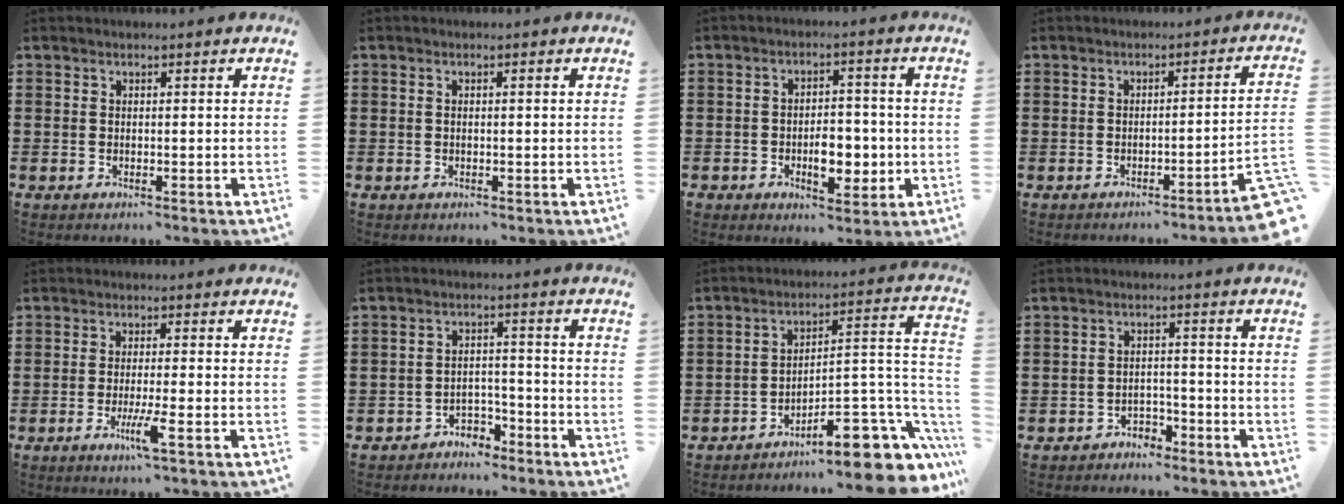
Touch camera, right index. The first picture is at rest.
{"total": 0.6, "force": [0.1, 0.1, 0.6], "torque": [-0.011, 0.000, 0.001]}
{"total": 6.3, "force": [-1.8, 3.8, 4.7], "torque": [-0.066, 0.005, -0.034]}
{"total": 3.5, "force": [-2.5, -0.2, 2.4], "torque": [-0.041, -0.011, -0.047]}
{"total": 4.6, "force": [-2.1, 0.0, 4.1], "torque": [-0.087, -0.022, -0.040]}
{"total": 3.1, "force": [-2.9, 1.2, 0.2], "torque": [-0.010, 0.007, -0.059]}
{"total": 10.7, "force": [-7.6, 3.8, 6.5], "torque": [-0.074, 0.017, -0.139]}
{"total": 2.5, "force": [-2.3, 0.9, 0.0], "torque": [-0.009, 0.003, -0.050]}